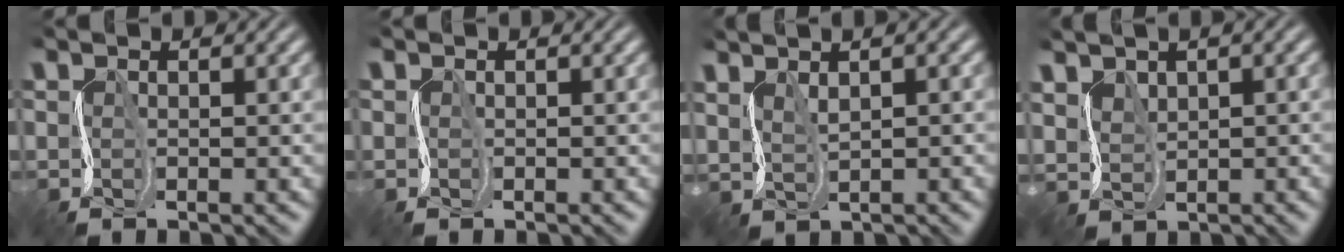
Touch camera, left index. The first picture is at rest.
{"total": 3.1, "force": [0.9, 2.8, 1.1], "torque": [-0.027, 0.012, -0.023]}
{"total": 1.4, "force": [0.5, -1.3, -0.4], "torque": [-0.005, -0.006, 0.020]}
{"total": 1.0, "force": [0.8, -0.3, -0.6], "torque": [0.001, -0.008, 0.026]}